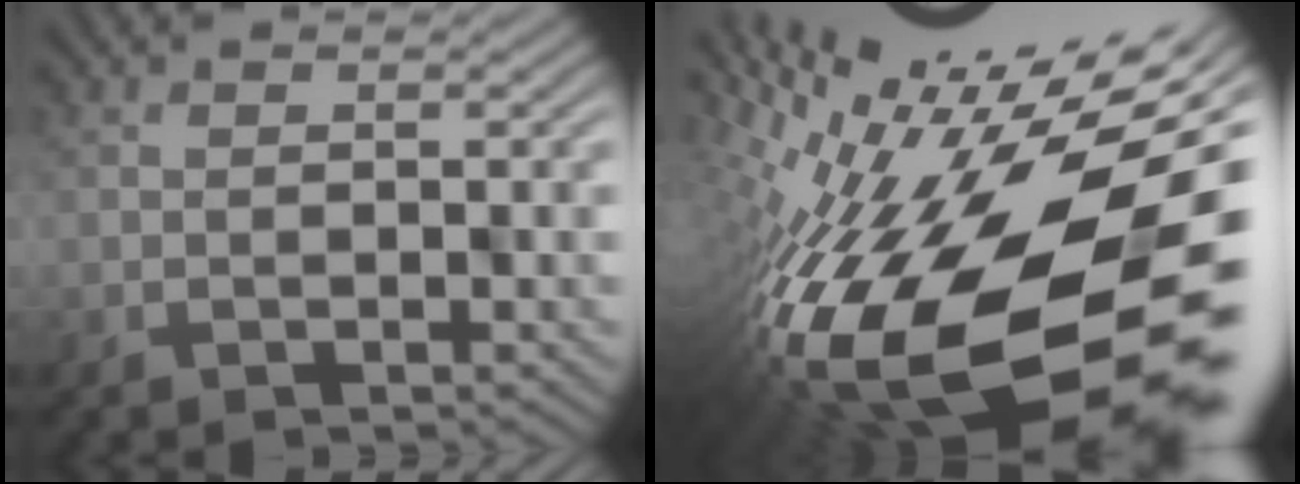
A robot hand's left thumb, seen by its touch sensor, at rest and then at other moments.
{"total": 19.3, "force": [-3.1, 9.2, 16.6], "torque": [-0.309, -0.038, -0.055]}